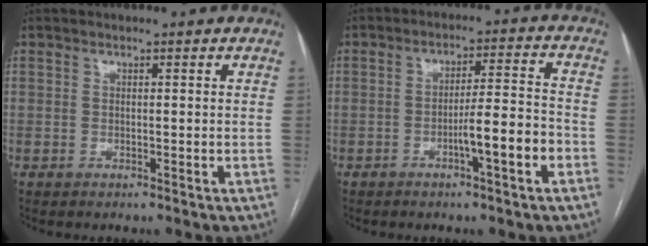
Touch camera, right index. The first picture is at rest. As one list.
[{"total": 7.3, "force": [-3.1, 0.3, 6.6], "torque": [-0.102, 0.010, -0.046]}]